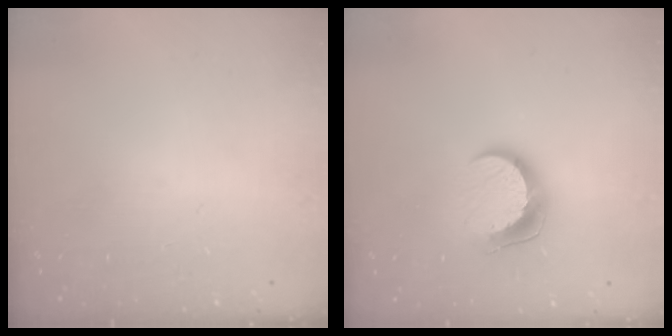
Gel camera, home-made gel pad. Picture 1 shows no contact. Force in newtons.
{"total": 10.1, "press": 10.0, "slide": 0.9}